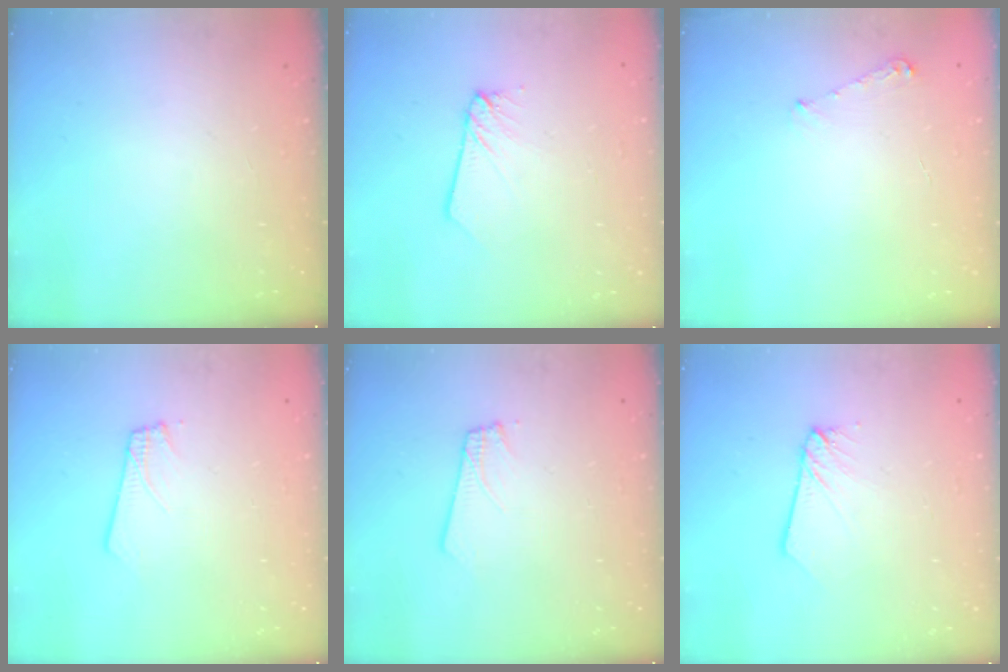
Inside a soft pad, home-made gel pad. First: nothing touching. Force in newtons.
{"total": 2.3, "press": 2.3, "slide": 0.2}
{"total": 4.0, "press": 3.9, "slide": 0.5}
{"total": 1.9, "press": 1.9, "slide": 0.1}
{"total": 1.9, "press": 1.9, "slide": 0.1}
{"total": 2.3, "press": 2.3, "slide": 0.2}